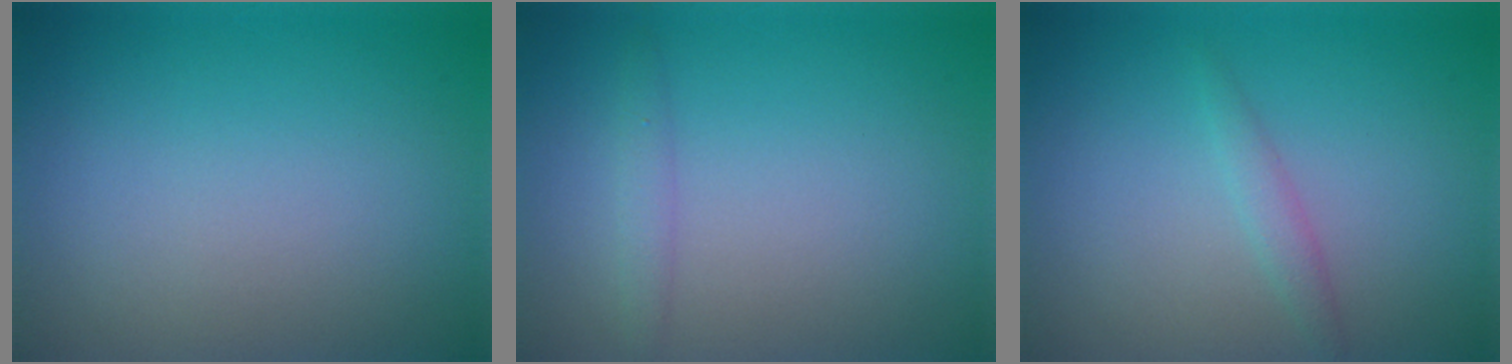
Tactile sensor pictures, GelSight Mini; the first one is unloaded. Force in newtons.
{"total": 1.1, "press": 1.0, "slide": 0.1}
{"total": 1.2, "press": 1.2, "slide": 0.1}